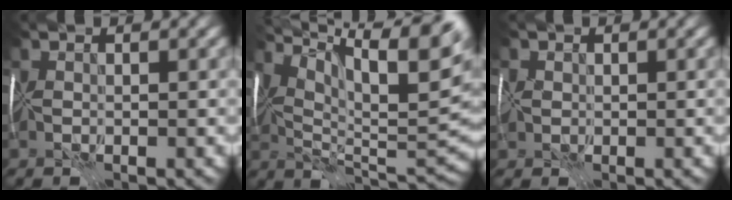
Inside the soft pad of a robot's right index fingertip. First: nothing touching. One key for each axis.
{"total": 14.5, "fx": 8.3, "fy": 3.9, "fz": 11.2, "tx": -0.189, "ty": 0.012, "tz": 0.130}
{"total": 1.9, "fx": 0.2, "fy": 1.8, "fz": 0.5, "tx": -0.009, "ty": 0.004, "tz": 0.002}